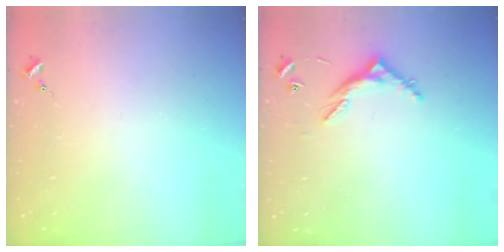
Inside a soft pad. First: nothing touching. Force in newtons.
{"total": 6.1, "press": 6.1, "slide": 0.4}